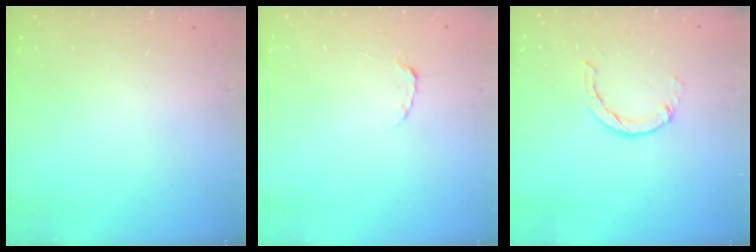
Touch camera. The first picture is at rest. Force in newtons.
{"total": 2.2, "press": 2.2, "slide": 0.3}
{"total": 2.9, "press": 2.9, "slide": 0.4}